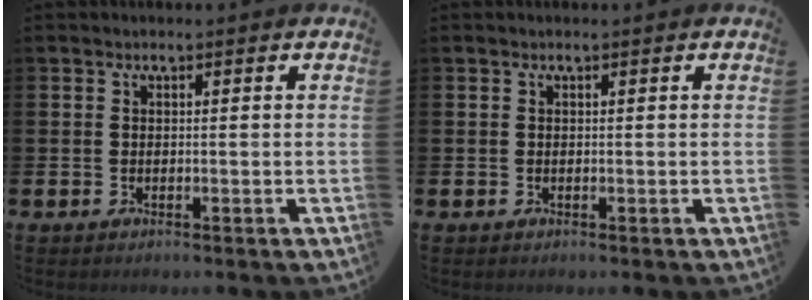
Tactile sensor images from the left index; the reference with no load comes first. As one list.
[{"total": 0.0}]